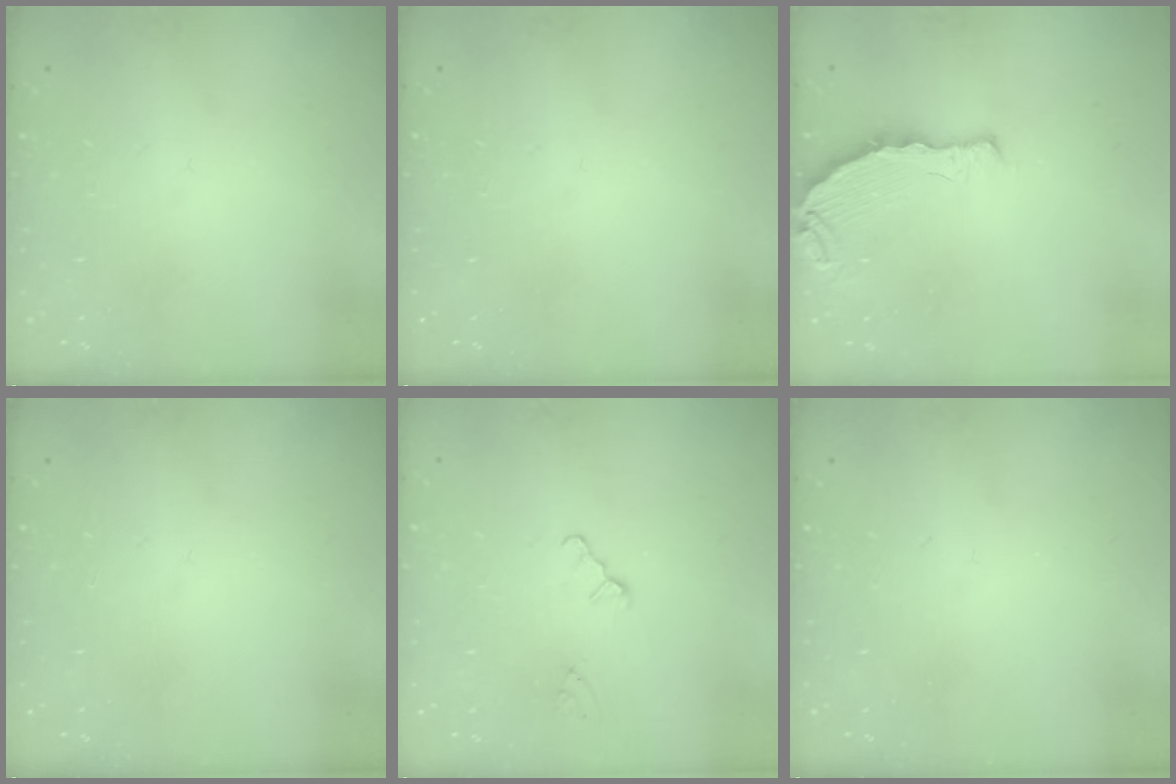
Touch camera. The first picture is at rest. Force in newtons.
{"total": 0.0}
{"total": 7.2, "press": 5.9, "slide": 4.1}
{"total": 0.0}
{"total": 0.0}
{"total": 0.0}